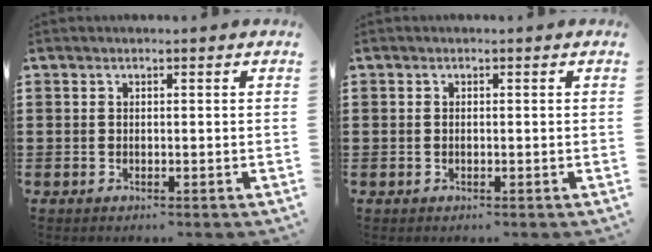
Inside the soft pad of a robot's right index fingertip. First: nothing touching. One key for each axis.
{"total": 0.7, "fx": 0.0, "fy": 0.3, "fz": 0.6, "tx": -0.013, "ty": 0.001, "tz": -0.001}